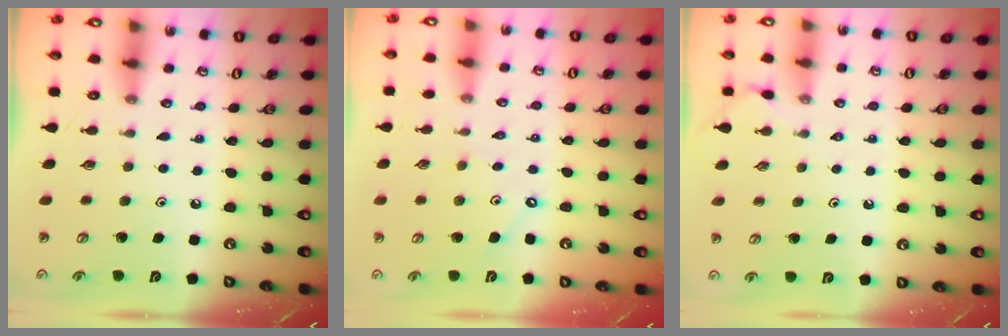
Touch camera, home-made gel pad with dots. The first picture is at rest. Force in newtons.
{"total": 2.9, "press": 2.8, "slide": 0.5}
{"total": 2.1, "press": 2.1, "slide": 0.3}